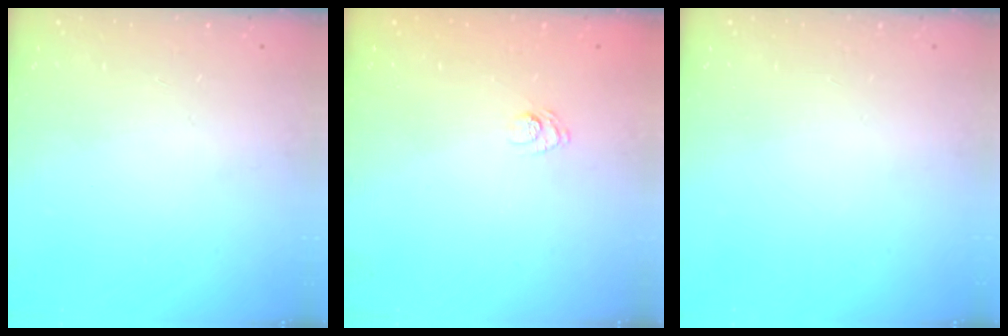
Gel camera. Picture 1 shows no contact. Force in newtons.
{"total": 6.6, "press": 6.5, "slide": 1.4}
{"total": 0.0}